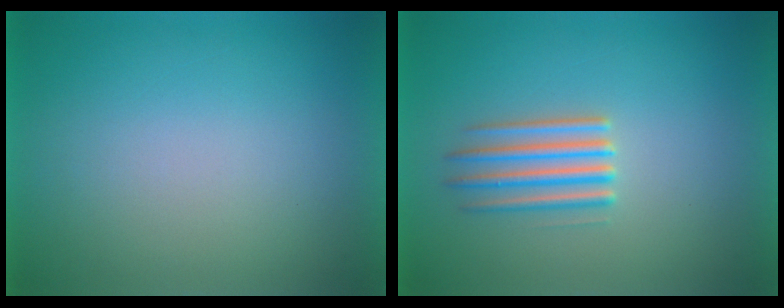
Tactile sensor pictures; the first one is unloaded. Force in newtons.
{"total": 2.5}